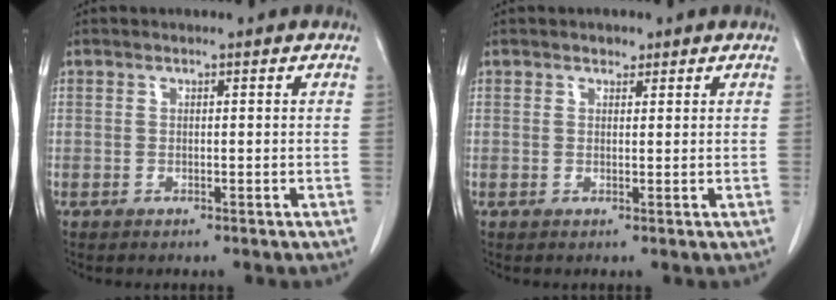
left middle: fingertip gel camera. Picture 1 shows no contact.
{"total": 1.1, "force": [0.8, 0.7, 0.3], "torque": [-0.006, -0.004, 0.011]}